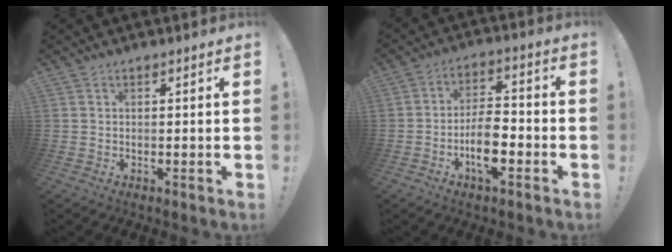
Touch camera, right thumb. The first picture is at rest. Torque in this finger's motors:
{"motor_torque": [2.13, 0.95, 1.10, -1.29, 0.17]}